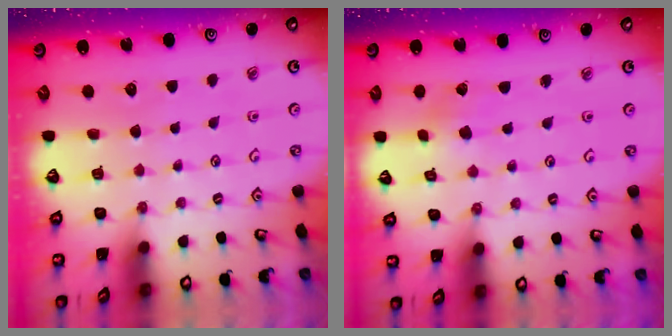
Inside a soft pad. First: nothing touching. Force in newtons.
{"total": 1.1, "press": 1.1, "slide": 0.1}